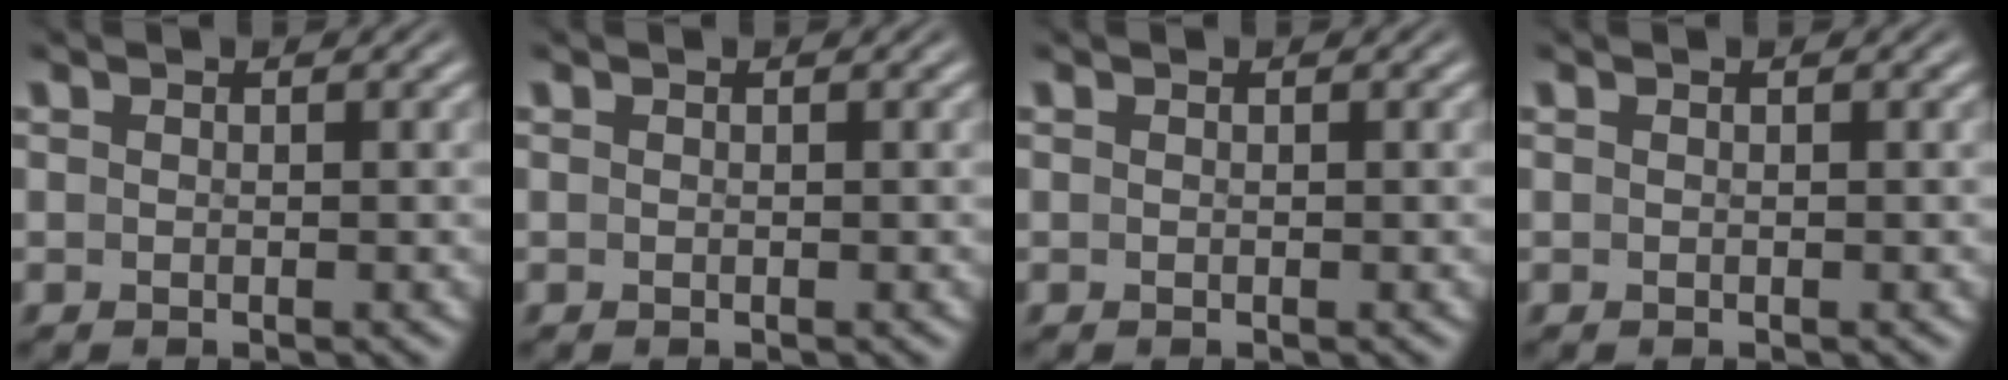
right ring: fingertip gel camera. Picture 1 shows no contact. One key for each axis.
{"total": 0.0}
{"total": 0.0}
{"total": 0.0}